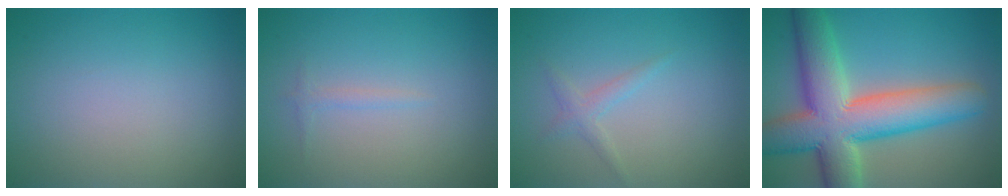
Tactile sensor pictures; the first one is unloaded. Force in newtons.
{"total": 0.7, "press": 0.7, "slide": 0.1}
{"total": 1.3, "press": 1.3, "slide": 0.1}
{"total": 11.5, "press": 11.5, "slide": 0.7}